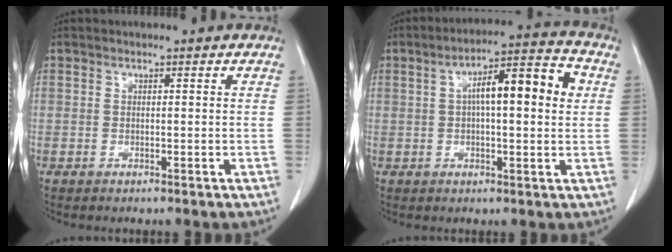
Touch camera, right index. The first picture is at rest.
{"total": 11.1, "force": [2.1, 2.5, 10.6], "torque": [-0.170, 0.032, 0.027]}